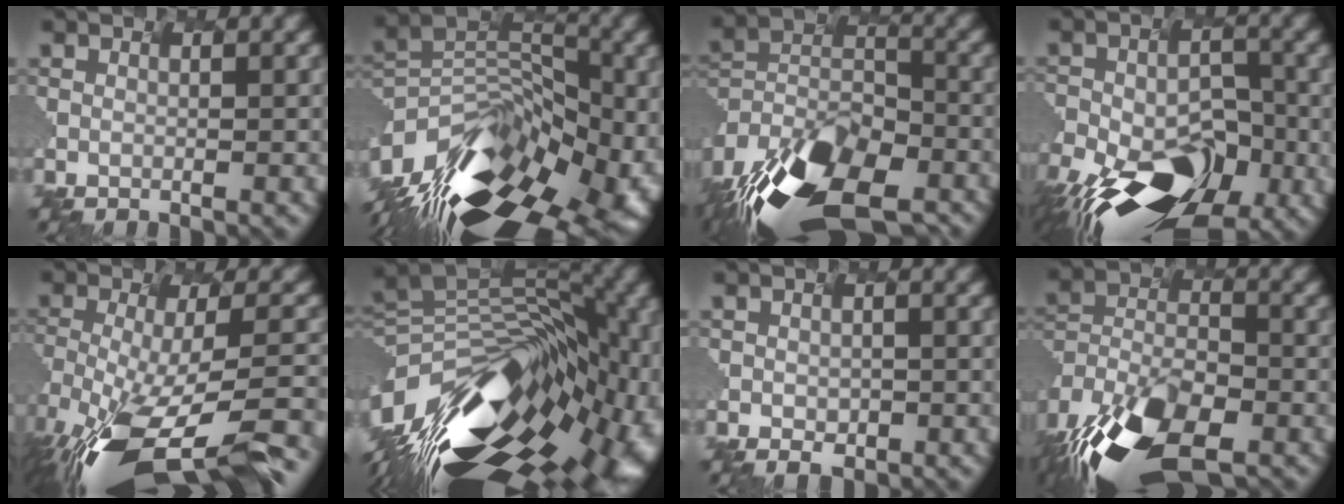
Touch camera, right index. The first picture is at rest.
{"total": 16.9, "force": [-10.4, 9.0, 9.9], "torque": [-0.213, 0.003, -0.153]}
{"total": 16.8, "force": [-12.7, 8.1, 7.6], "torque": [-0.183, -0.026, -0.174]}
{"total": 14.5, "force": [-9.3, 7.0, 8.7], "torque": [-0.183, -0.042, -0.133]}
{"total": 13.6, "force": [-8.7, 3.7, 9.8], "torque": [-0.230, -0.025, -0.103]}
{"total": 17.5, "force": [-6.6, 9.3, 13.3], "torque": [-0.240, -0.016, -0.084]}
{"total": 1.7, "force": [-1.7, 0.2, 0.3], "torque": [-0.030, -0.014, -0.005]}
{"total": 14.7, "force": [-10.6, 7.1, 7.3], "torque": [-0.181, -0.033, -0.145]}